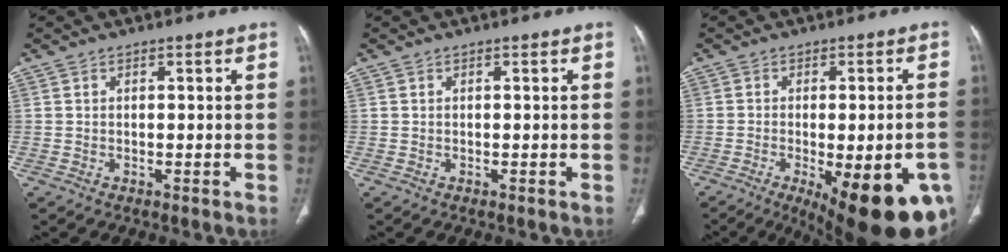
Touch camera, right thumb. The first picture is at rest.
{"total": 0.0}
{"total": 21.9, "force": [-8.8, 7.4, 18.7], "torque": [-0.187, -0.004, -0.100]}